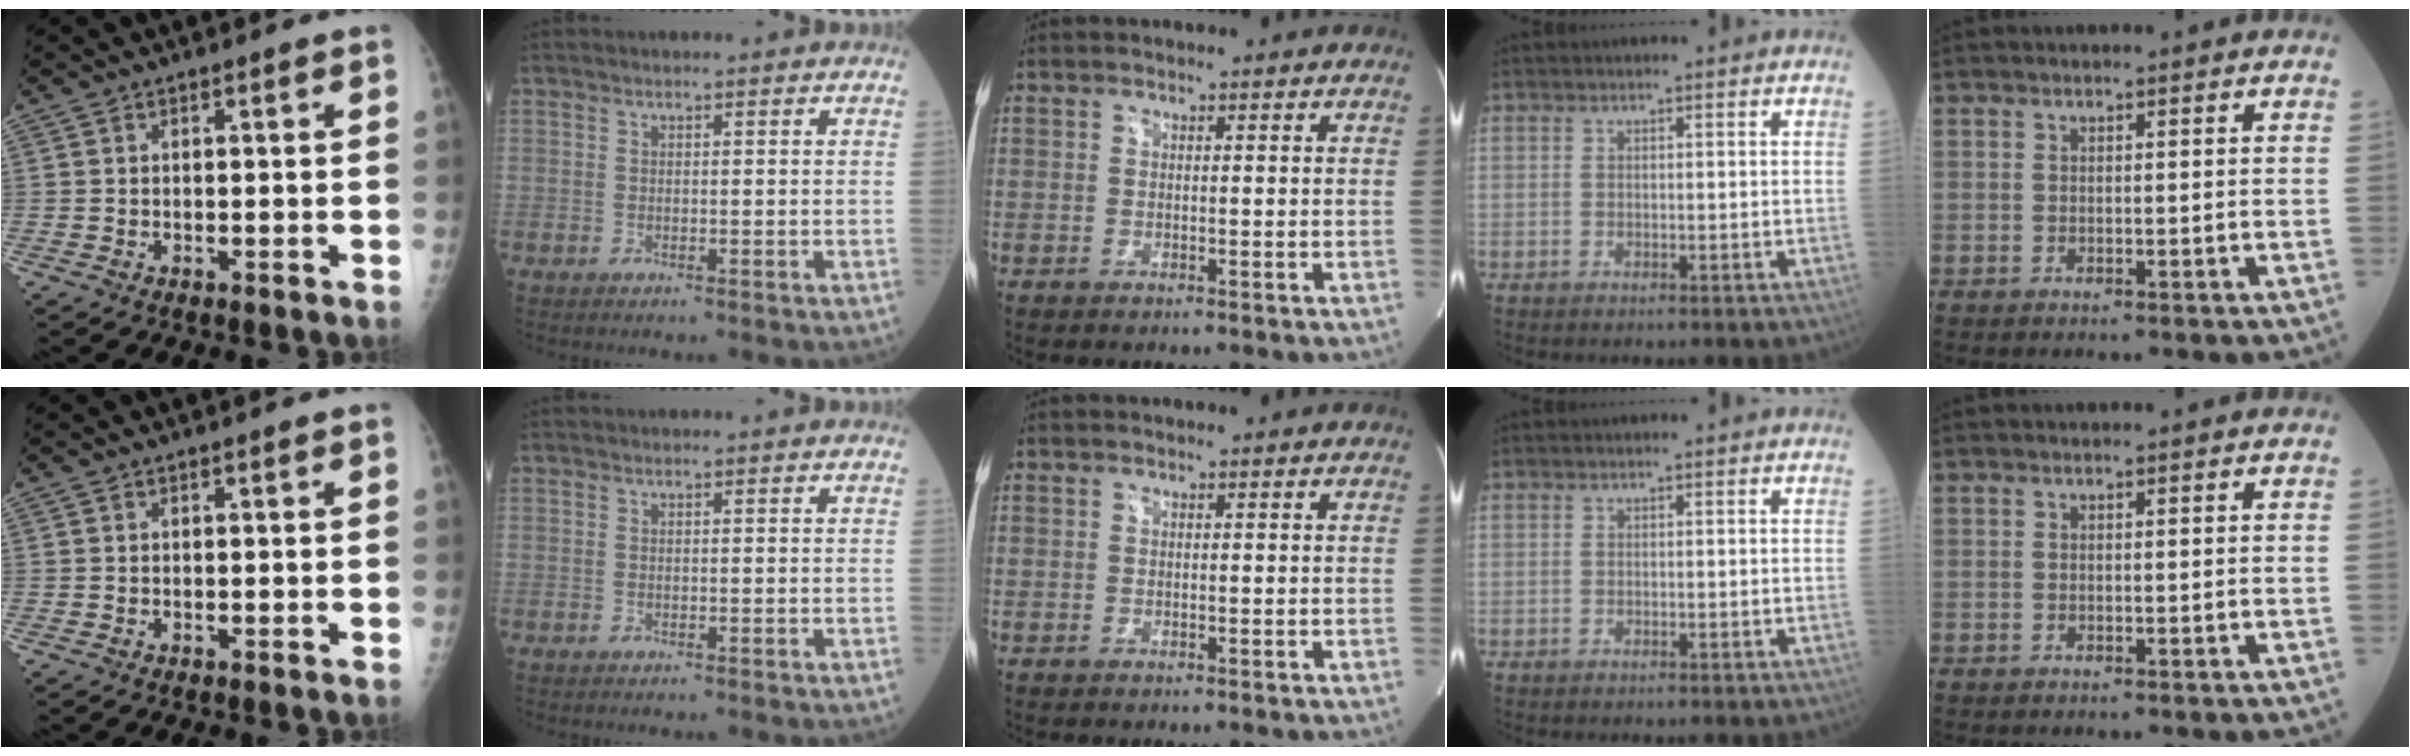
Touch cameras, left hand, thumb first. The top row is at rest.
{}